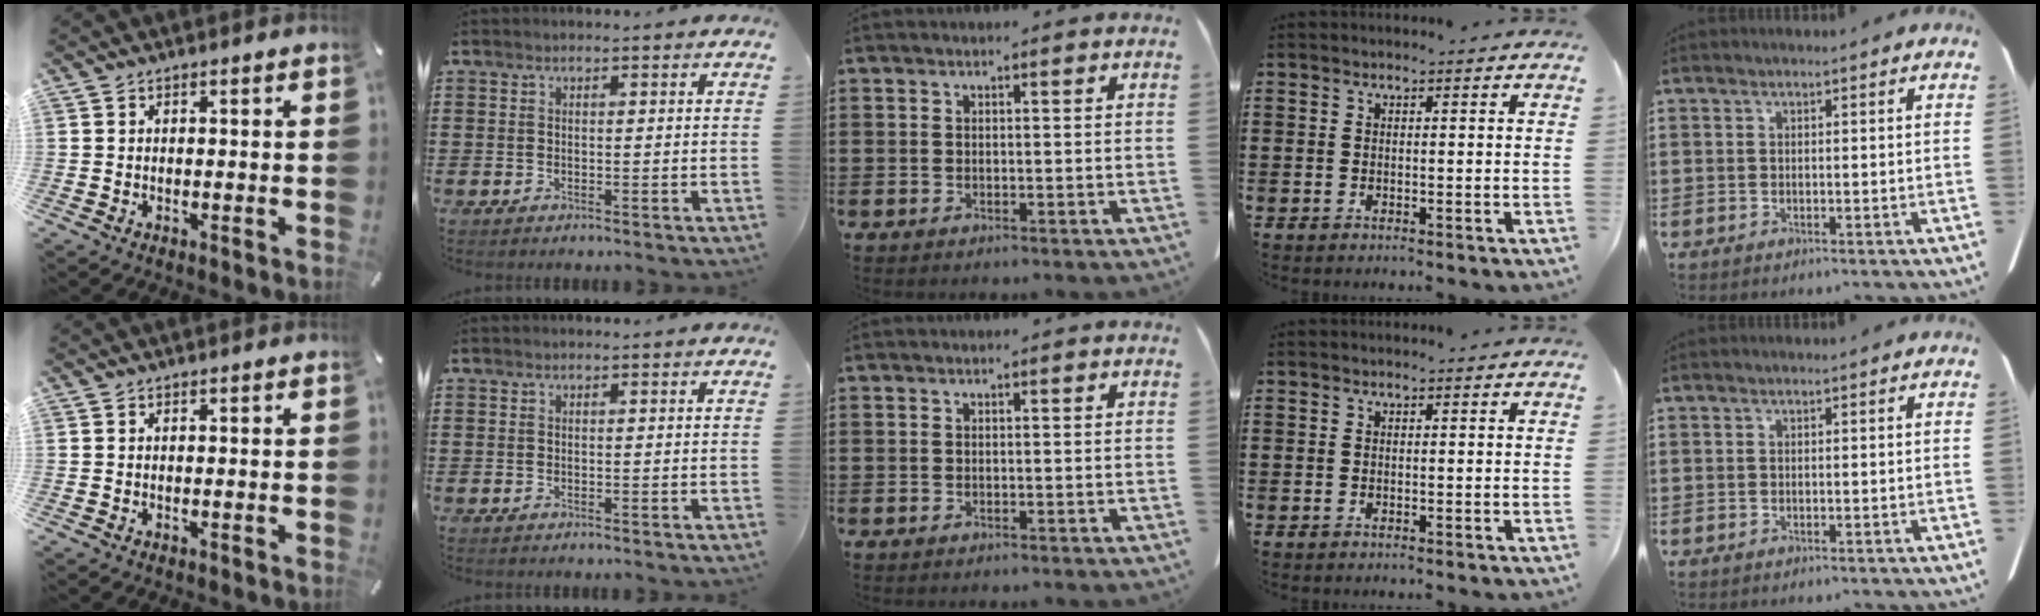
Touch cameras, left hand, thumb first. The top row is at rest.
{}